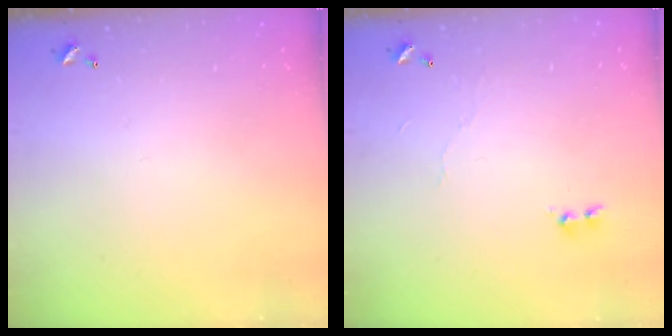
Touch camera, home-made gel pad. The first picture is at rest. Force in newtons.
{"total": 4.9, "press": 4.8, "slide": 0.6}